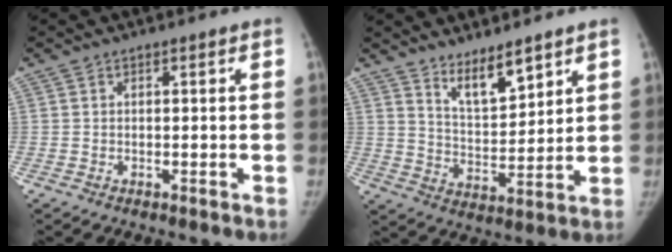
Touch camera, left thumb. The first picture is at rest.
{"total": 5.4, "force": [4.0, 1.8, 3.0], "torque": [-0.035, -0.038, 0.072]}